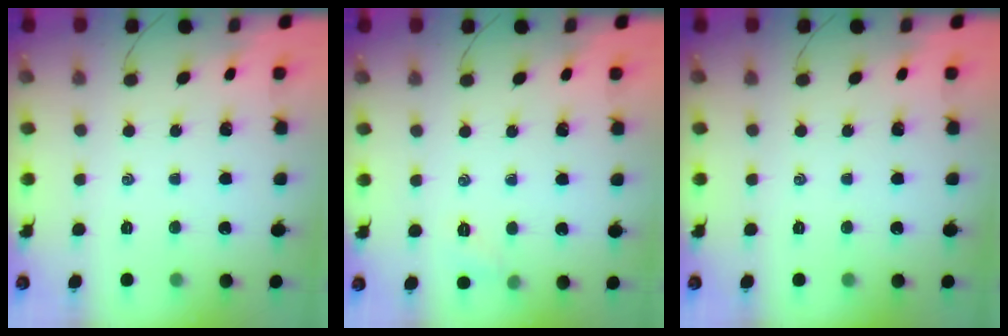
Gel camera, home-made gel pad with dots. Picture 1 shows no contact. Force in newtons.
{"total": 4.5, "press": 4.3, "slide": 1.5}
{"total": 0.0}